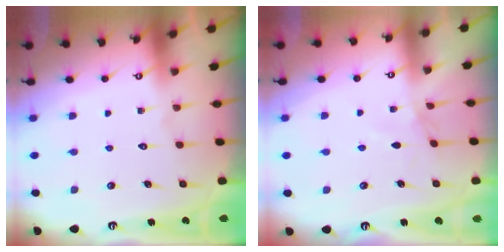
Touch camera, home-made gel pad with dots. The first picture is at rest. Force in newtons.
{"total": 2.0, "press": 1.9, "slide": 0.4}